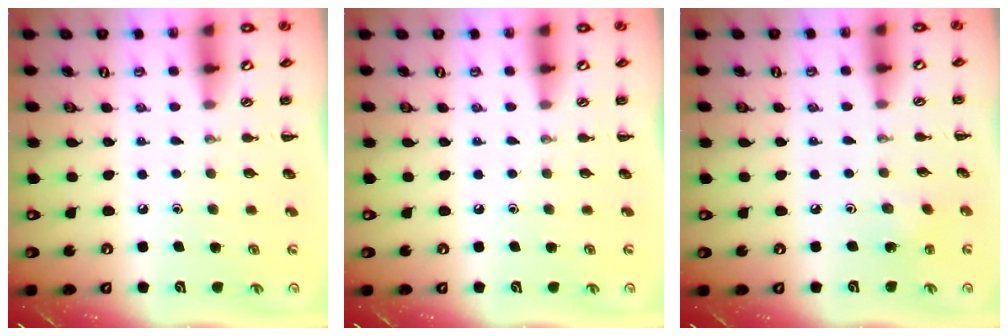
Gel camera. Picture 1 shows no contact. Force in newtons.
{"total": 0.0}
{"total": 2.5, "press": 2.4, "slide": 0.8}